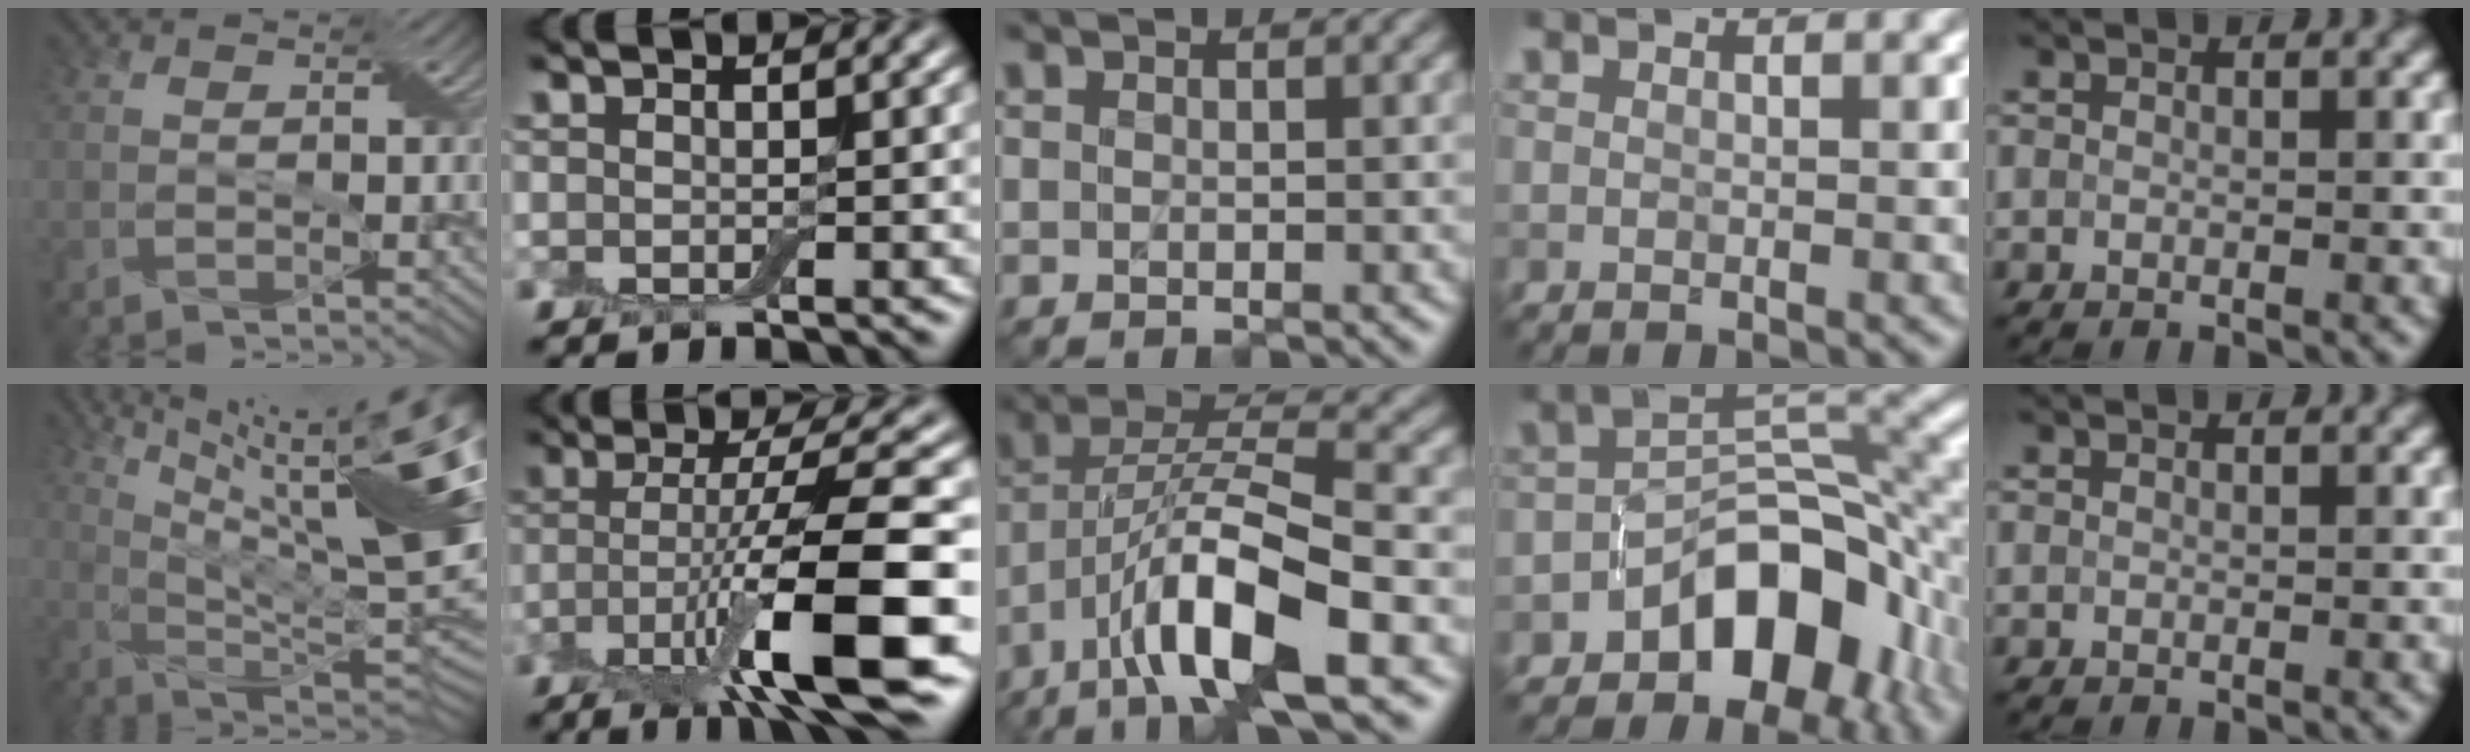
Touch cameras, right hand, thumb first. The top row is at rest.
{"thumb": {"total": 22.2, "force": [9.8, 5.8, 19.1], "torque": [-0.276, 0.041, 0.157]}, "index": {"total": 10.8, "force": [-3.5, 1.9, 10.0], "torque": [-0.162, 0.001, -0.062]}, "middle": {"total": 10.4, "force": [-5.2, 2.7, 8.6], "torque": [-0.154, 0.014, -0.099]}, "ring": {"total": 8.8, "force": [-4.7, 5.1, 5.5], "torque": [-0.056, 0.005, -0.078]}}